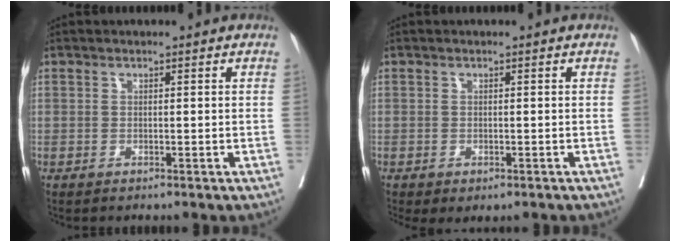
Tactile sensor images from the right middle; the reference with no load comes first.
{"total": 2.9, "force": [-1.9, 1.6, 1.5], "torque": [-0.015, -0.006, -0.025]}